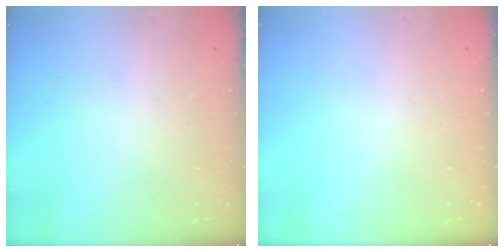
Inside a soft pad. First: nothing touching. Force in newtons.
{"total": 0.0}